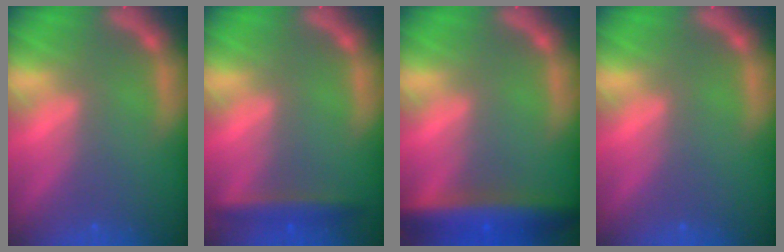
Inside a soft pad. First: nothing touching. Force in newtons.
{"total": 2.9}
{"total": 7.0}
{"total": 0.0}